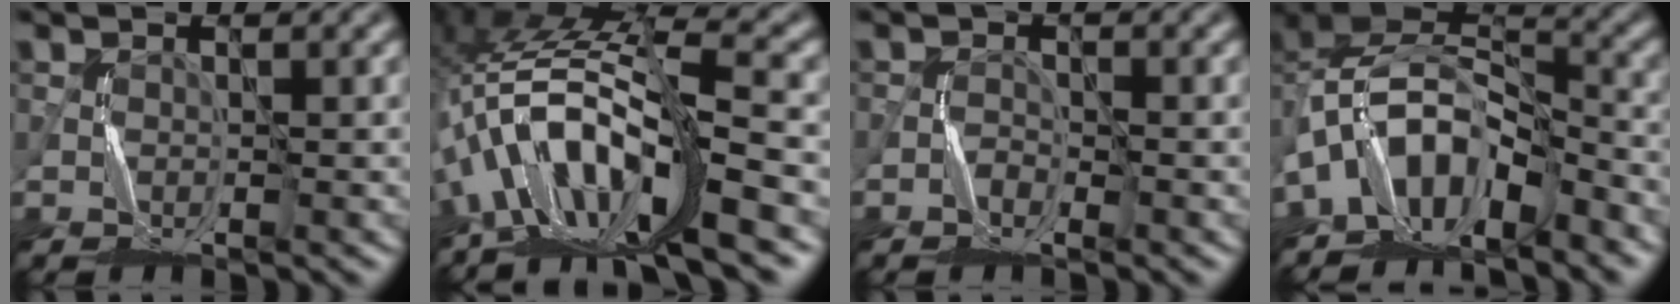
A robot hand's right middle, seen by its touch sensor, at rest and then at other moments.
{"total": 11.8, "force": [-5.5, 3.2, 10.0], "torque": [-0.188, 0.017, -0.093]}
{"total": 0.9, "force": [-0.7, 0.4, 0.4], "torque": [-0.002, 0.006, -0.012]}
{"total": 8.5, "force": [-5.1, 4.7, 5.0], "torque": [-0.074, 0.004, -0.108]}